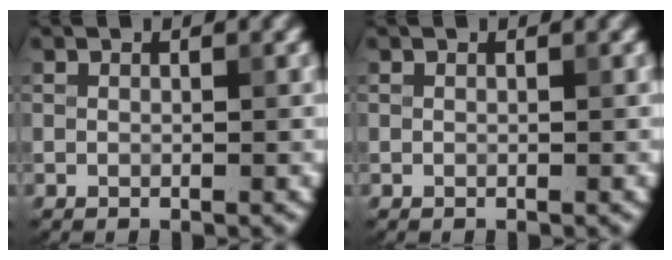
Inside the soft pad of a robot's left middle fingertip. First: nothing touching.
{"total": 0.0}